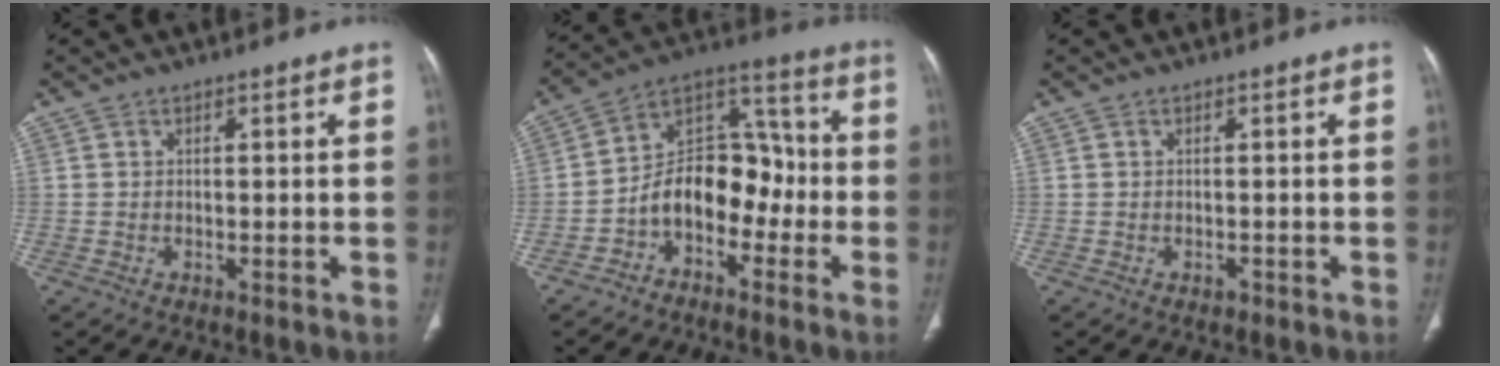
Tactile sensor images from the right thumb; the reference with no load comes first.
{"total": 12.8, "force": [-4.3, 8.7, 8.4], "torque": [-0.106, 0.071, -0.083]}
{"total": 0.7, "force": [-0.4, 0.5, 0.4], "torque": [-0.004, 0.000, -0.005]}